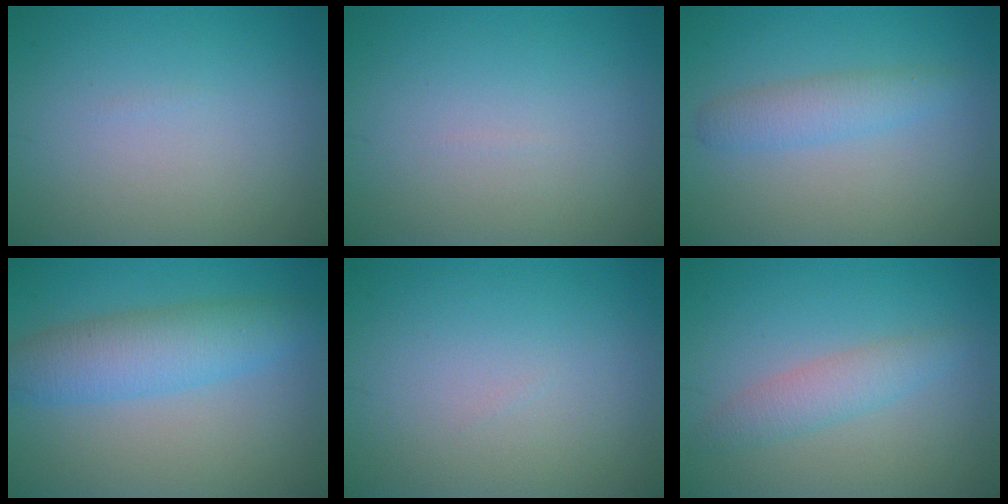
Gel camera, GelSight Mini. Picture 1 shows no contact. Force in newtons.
{"total": 0.0}
{"total": 2.4, "press": 2.4, "slide": 0.1}
{"total": 5.4, "press": 5.4, "slide": 0.1}
{"total": 0.0}
{"total": 2.4, "press": 2.4, "slide": 0.0}